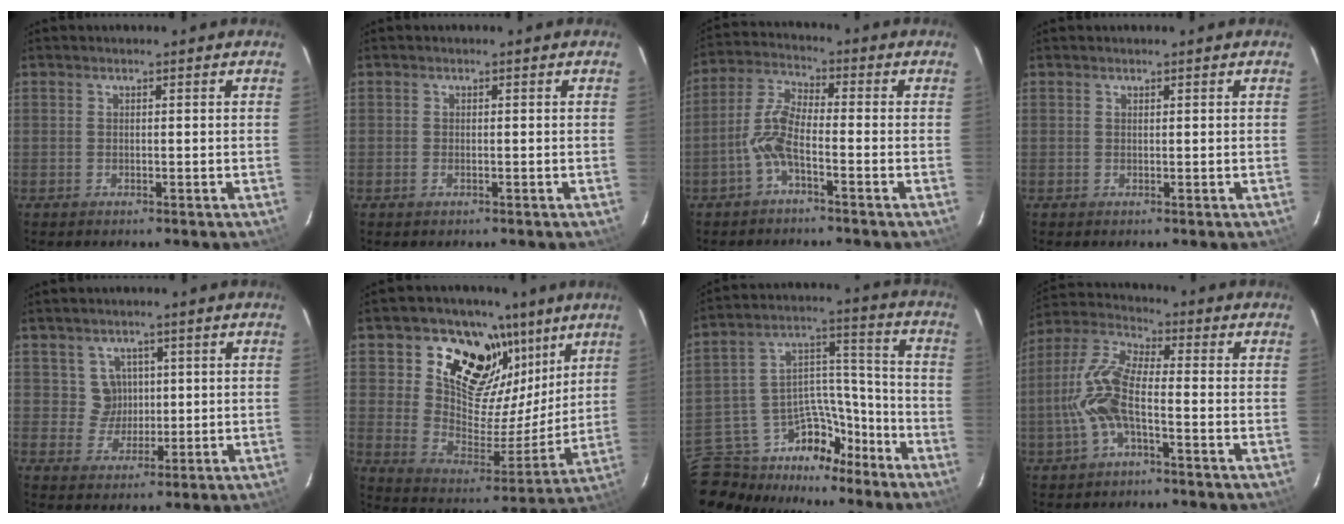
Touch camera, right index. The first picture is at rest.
{"total": 0.7, "force": [-0.4, 0.4, 0.4], "torque": [-0.008, -0.002, -0.007]}
{"total": 6.2, "force": [-2.8, 1.7, 5.2], "torque": [-0.120, 0.013, -0.060]}
{"total": 0.0}
{"total": 4.6, "force": [1.4, 4.4, 0.1], "torque": [0.002, 0.012, 0.032]}
{"total": 19.8, "force": [11.5, 13.9, 8.3], "torque": [-0.150, -0.010, 0.207]}
{"total": 20.1, "force": [-13.9, 11.2, 9.2], "torque": [-0.196, 0.052, -0.204]}
{"total": 10.5, "force": [-2.8, 3.3, 9.5], "torque": [-0.217, 0.009, -0.057]}